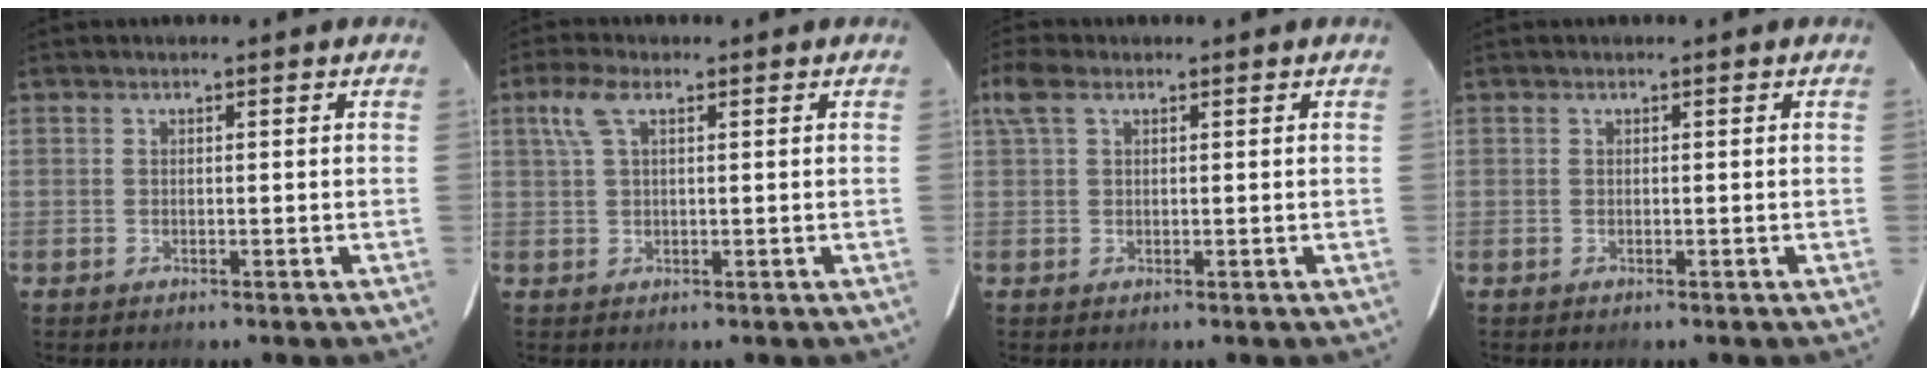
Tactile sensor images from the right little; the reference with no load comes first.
{"total": 4.1, "force": [1.9, 1.7, 3.3], "torque": [-0.071, 0.012, 0.037]}
{"total": 3.5, "force": [1.7, 1.8, 2.5], "torque": [-0.051, 0.013, 0.032]}
{"total": 0.0}